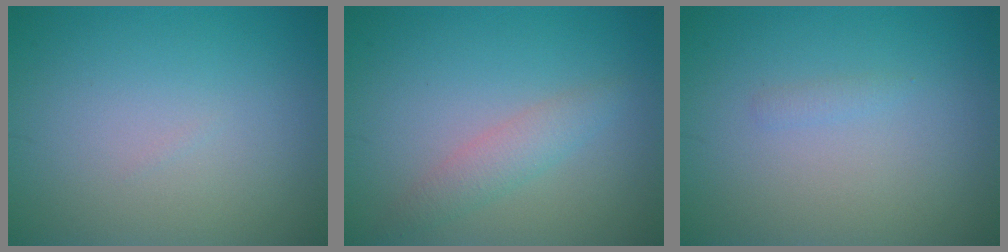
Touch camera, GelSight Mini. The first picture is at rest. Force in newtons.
{"total": 2.1, "press": 2.1, "slide": 0.1}
{"total": 0.6, "press": 0.6, "slide": 0.1}